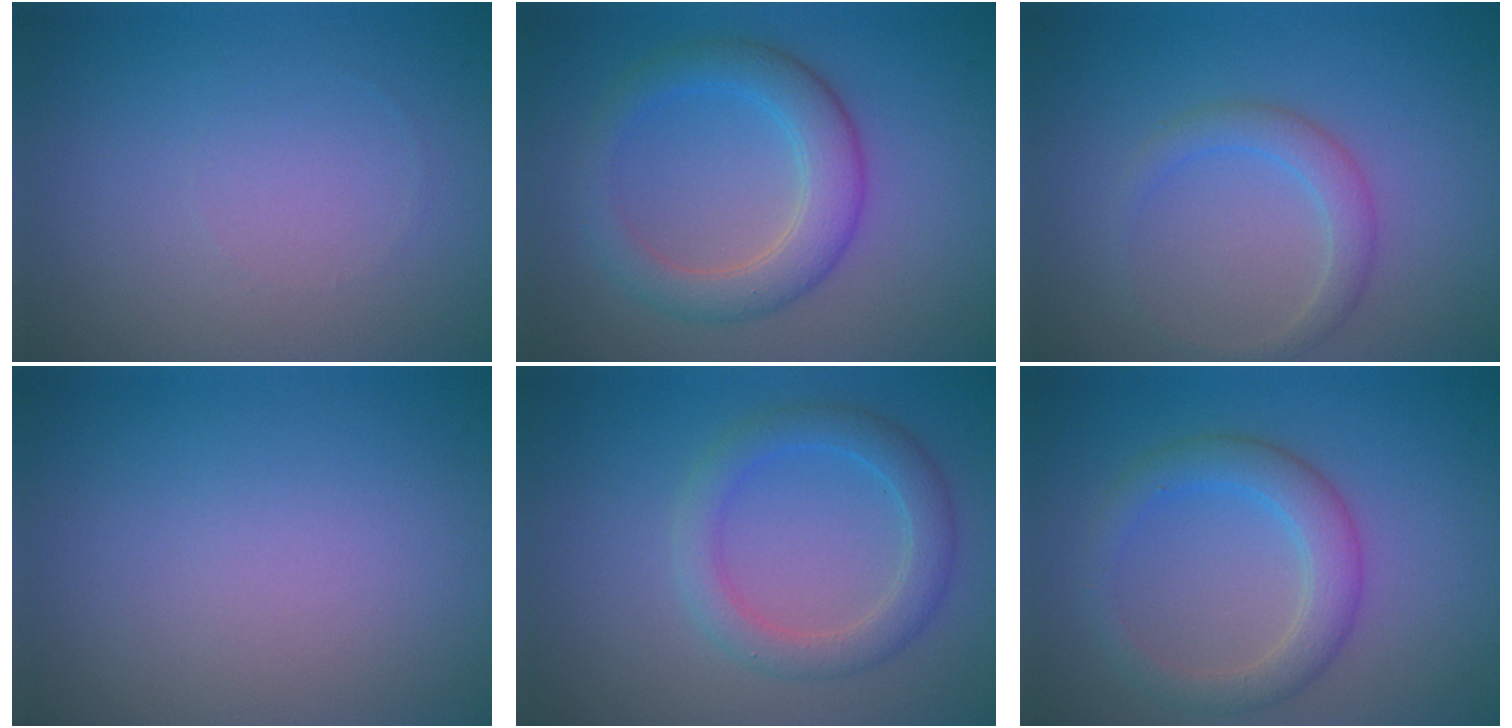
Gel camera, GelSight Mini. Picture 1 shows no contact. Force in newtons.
{"total": 4.5, "press": 4.5, "slide": 0.1}
{"total": 2.1, "press": 2.1, "slide": 0.1}
{"total": 0.0}
{"total": 3.2, "press": 3.2, "slide": 0.1}
{"total": 3.7, "press": 3.7, "slide": 0.2}